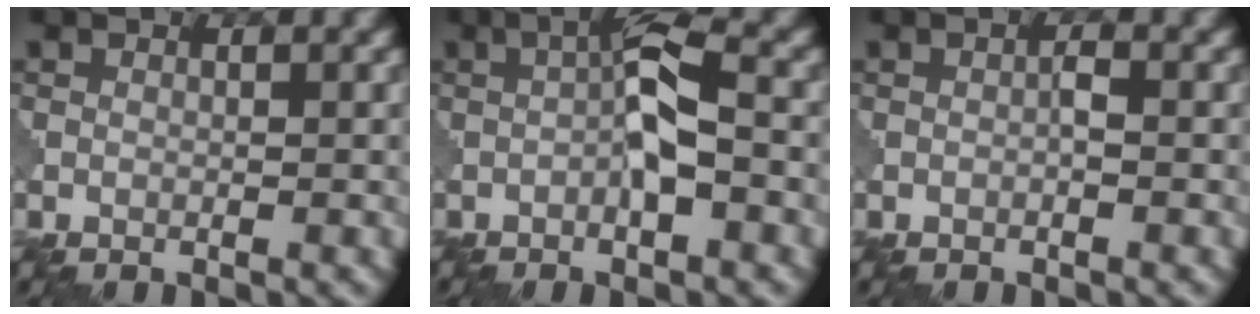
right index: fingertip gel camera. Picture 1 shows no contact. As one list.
[{"total": 4.4, "force": [-0.7, 1.0, 4.2], "torque": [-0.078, 0.012, -0.022]}, {"total": 0.8, "force": [-0.3, 0.1, 0.7], "torque": [-0.014, 0.003, -0.005]}]